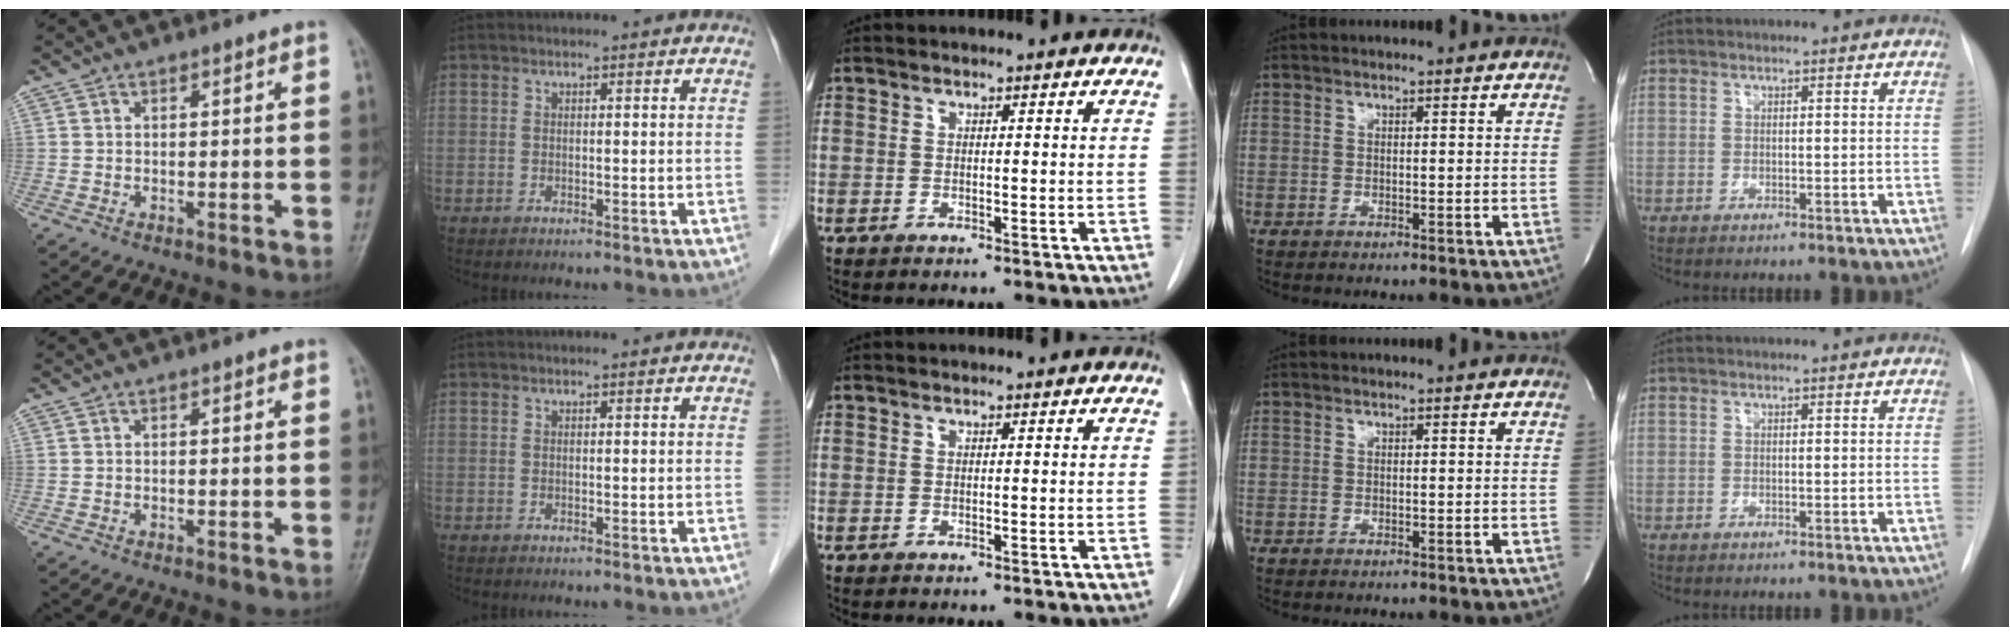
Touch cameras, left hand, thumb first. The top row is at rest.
{}